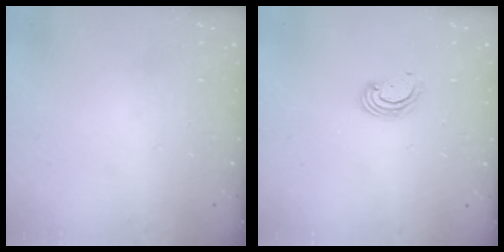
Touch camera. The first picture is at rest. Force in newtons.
{"total": 2.6, "press": 2.6, "slide": 0.2}